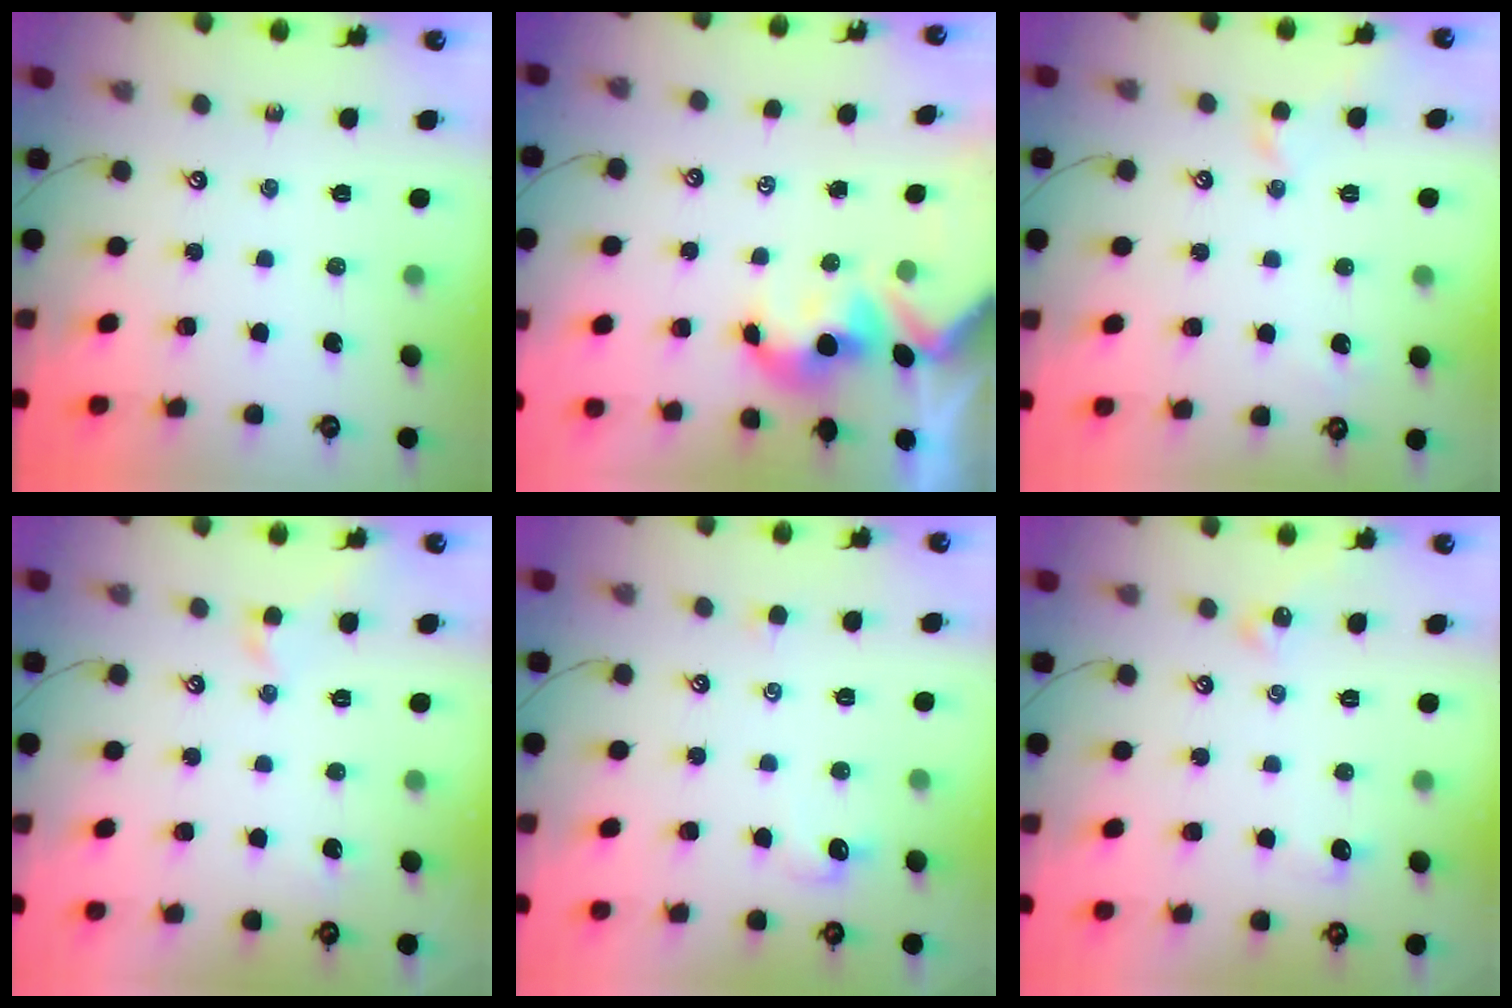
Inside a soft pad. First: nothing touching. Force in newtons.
{"total": 1.3, "press": 1.2, "slide": 0.6}
{"total": 0.5, "press": 0.1, "slide": 0.5}
{"total": 0.9, "press": 0.8, "slide": 0.4}
{"total": 0.8, "press": 0.4, "slide": 0.7}
{"total": 2.1, "press": 2.0, "slide": 0.6}